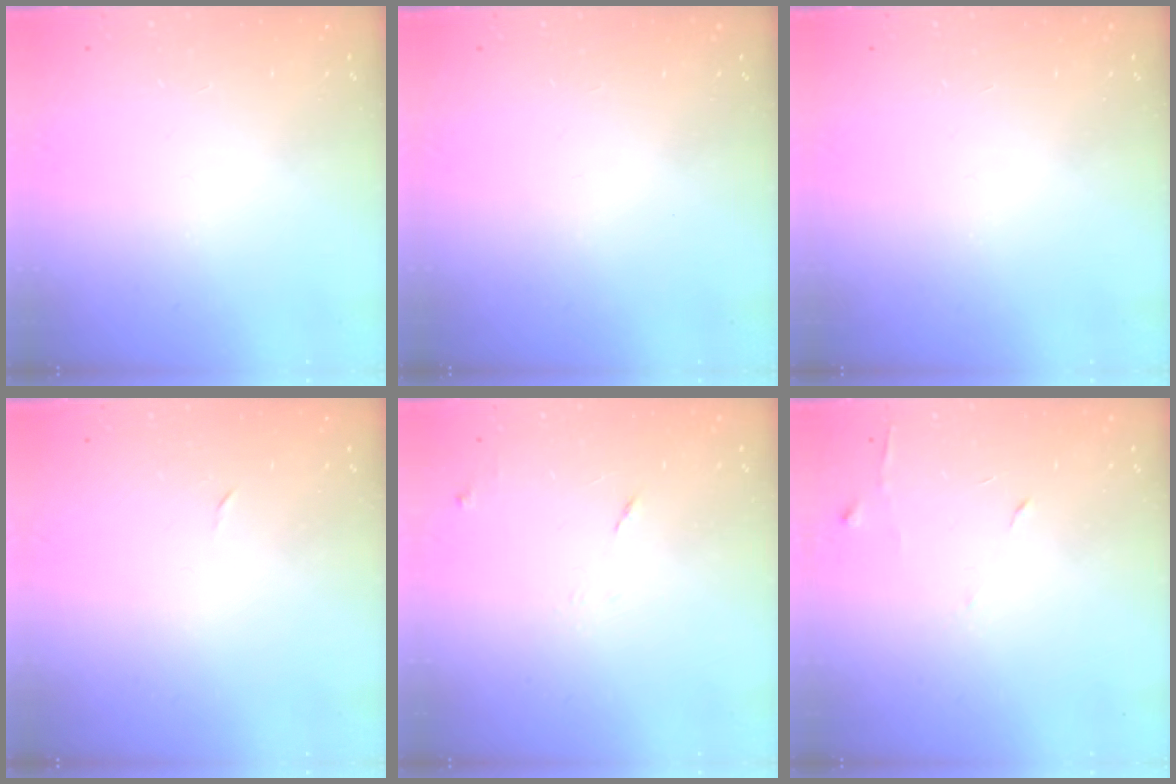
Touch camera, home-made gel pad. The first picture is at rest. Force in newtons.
{"total": 0.0}
{"total": 0.0}
{"total": 2.3, "press": 2.3, "slide": 0.4}
{"total": 5.7, "press": 5.7, "slide": 0.7}
{"total": 5.8, "press": 5.7, "slide": 0.6}